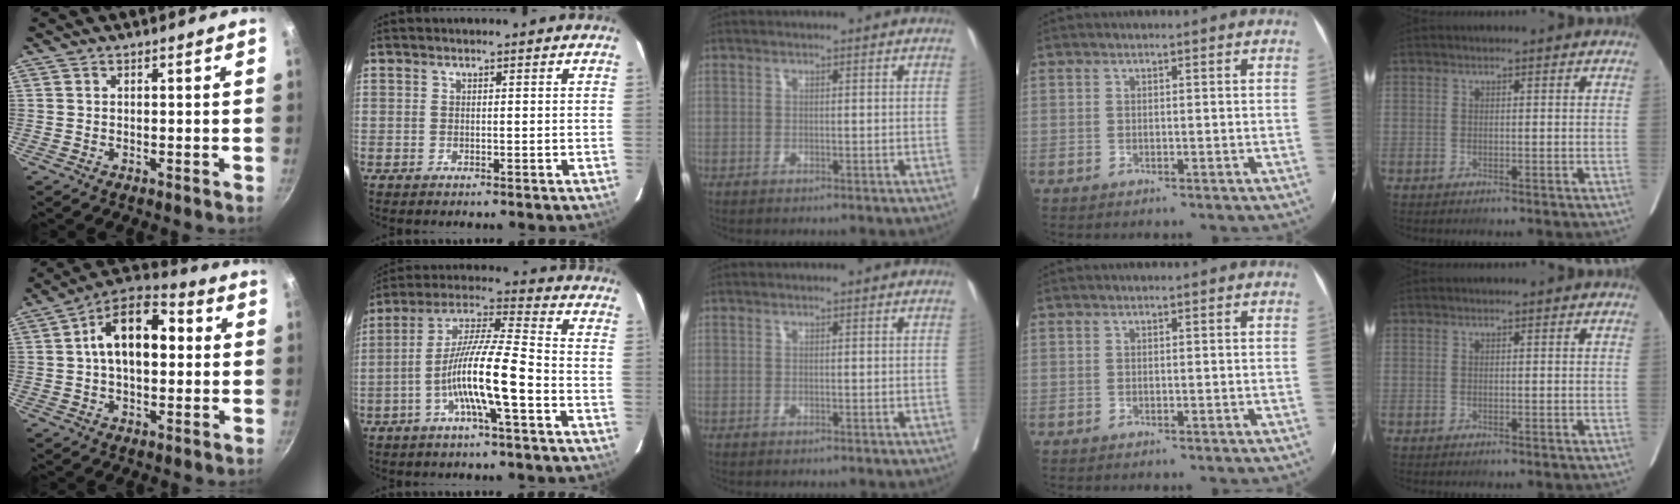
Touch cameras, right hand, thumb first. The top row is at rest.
{"thumb": {"total": 14.5, "force": [1.8, 8.3, 11.7], "torque": [-0.173, 0.033, 0.017]}, "index": {"total": 12.6, "force": [-4.3, 0.5, 11.8], "torque": [-0.224, 0.011, -0.081]}}